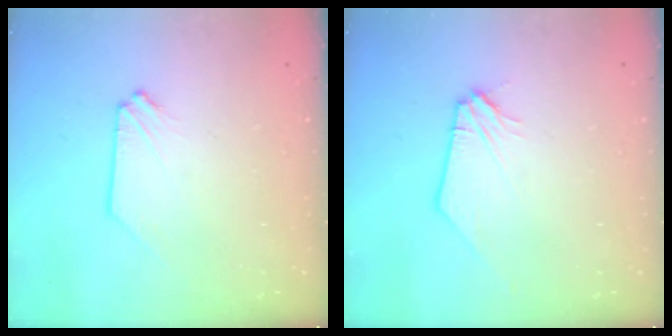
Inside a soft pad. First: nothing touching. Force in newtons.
{"total": 1.2, "press": 1.2, "slide": 0.1}